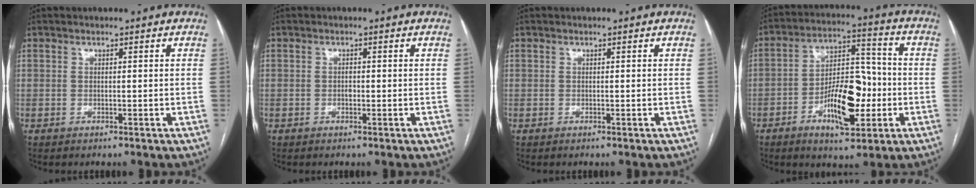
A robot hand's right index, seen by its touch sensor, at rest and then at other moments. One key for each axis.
{"total": 0.8, "fx": -0.2, "fy": 0.5, "fz": 0.6, "tx": -0.011, "ty": 0.002, "tz": -0.005}
{"total": 0.0}
{"total": 12.4, "fx": -3.8, "fy": 4.7, "fz": 10.8, "tx": -0.190, "ty": 0.016, "tz": -0.061}